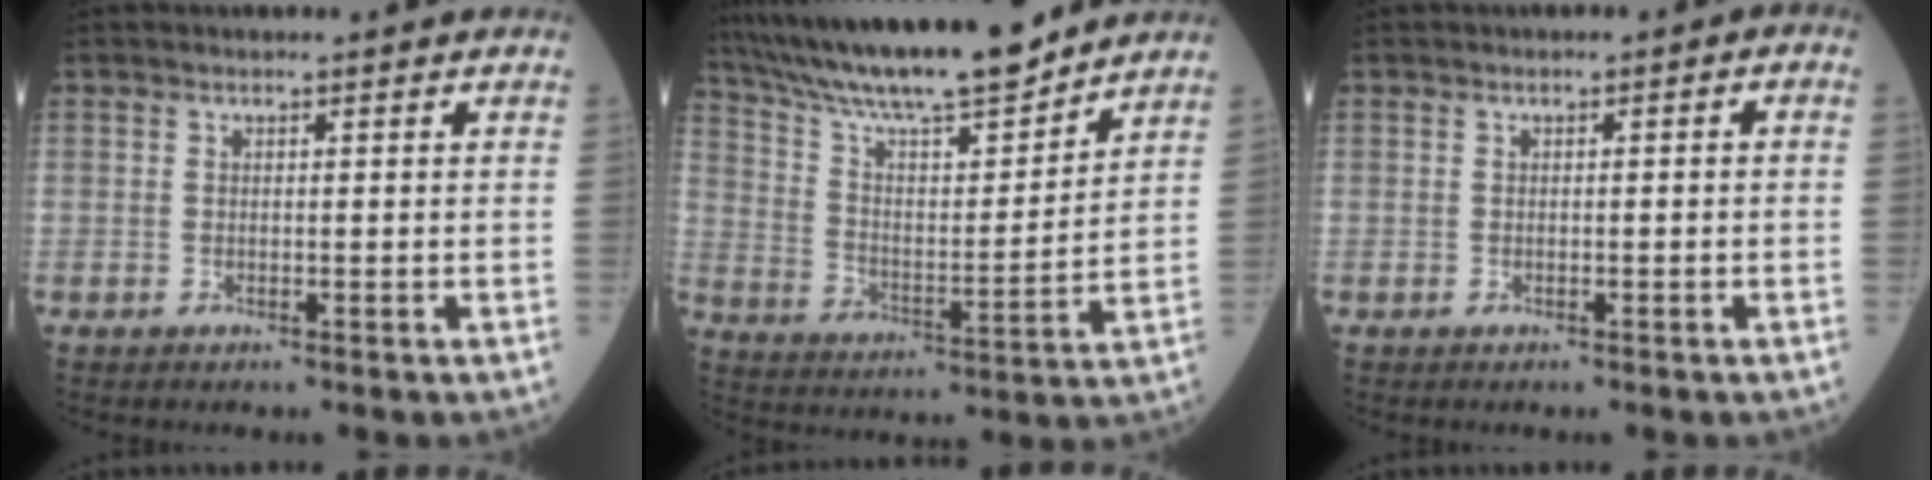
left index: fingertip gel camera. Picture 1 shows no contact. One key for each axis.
{"total": 18.9, "fx": 16.4, "fy": 1.6, "fz": 9.2, "tx": -0.164, "ty": 0.006, "tz": 0.279}
{"total": 1.0, "fx": -0.2, "fy": 0.5, "fz": 0.8, "tx": -0.006, "ty": 0.005, "tz": -0.007}